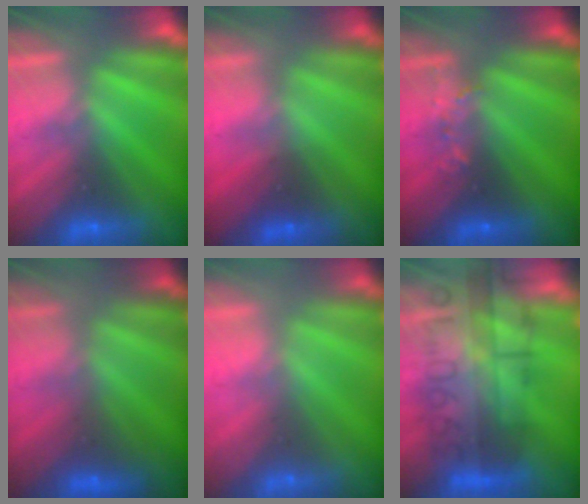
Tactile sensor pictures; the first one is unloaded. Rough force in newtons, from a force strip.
{"total": 1.5}
{"total": 2.6}
{"total": 2.9}
{"total": 2.2}
{"total": 9.2}